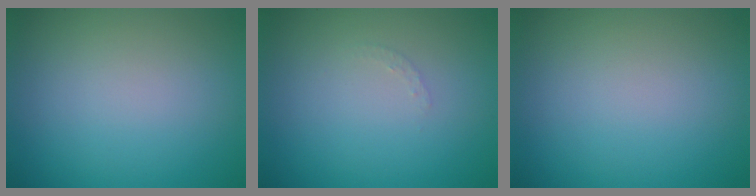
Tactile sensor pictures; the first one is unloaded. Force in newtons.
{"total": 0.7, "press": 0.7, "slide": 0.1}
{"total": 0.0}